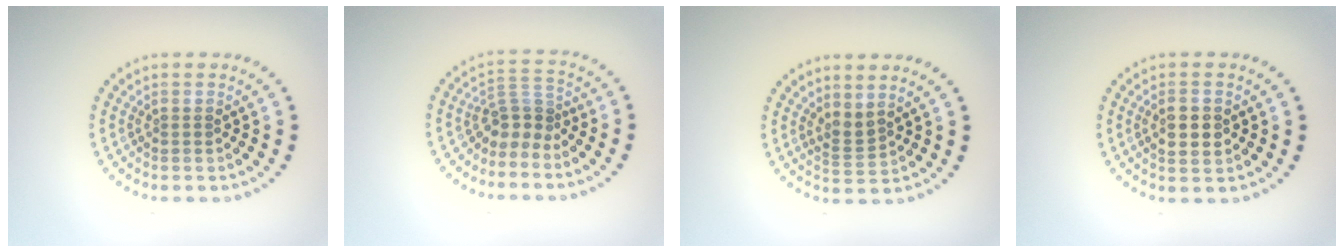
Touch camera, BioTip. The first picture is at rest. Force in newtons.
{"total": 2.7, "press": 1.8, "slide": 2.0}
{"total": 1.9, "press": 1.3, "slide": 1.4}
{"total": 2.3, "press": 2.2, "slide": 0.2}